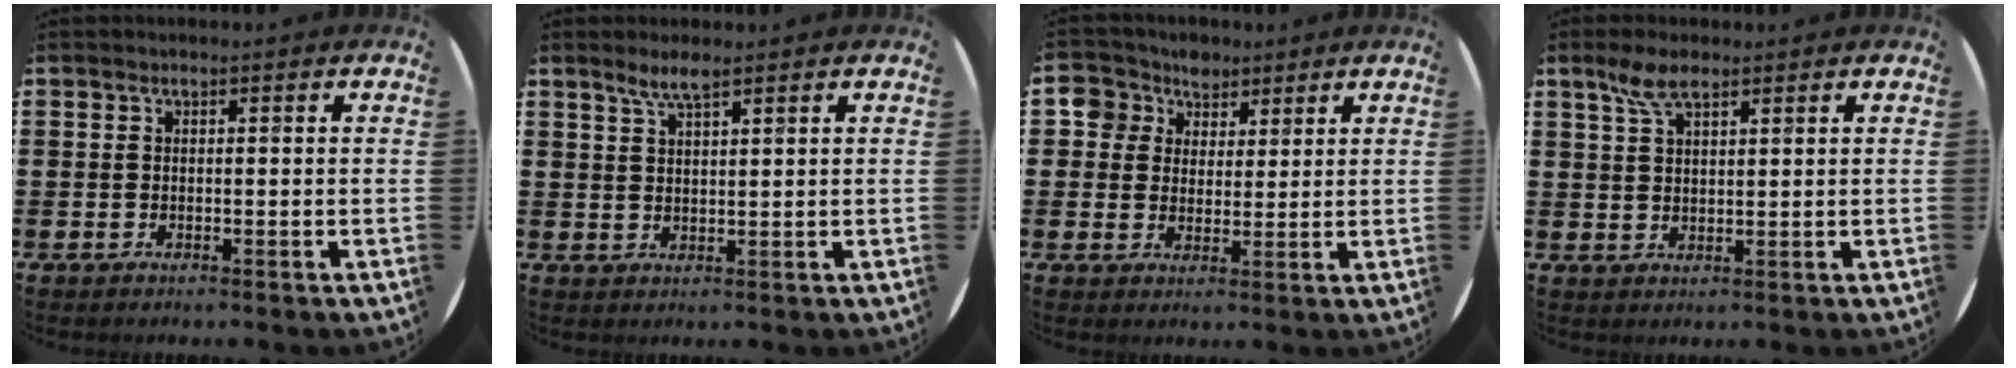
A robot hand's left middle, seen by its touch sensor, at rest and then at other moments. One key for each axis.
{"total": 3.1, "fx": 2.4, "fy": 0.4, "fz": 1.8, "tx": -0.039, "ty": 0.005, "tz": 0.043}
{"total": 5.0, "fx": 3.0, "fy": 4.0, "fz": 0.3, "tx": -0.031, "ty": 0.012, "tz": 0.055}
{"total": 4.7, "fx": 3.1, "fy": 1.7, "fz": 3.1, "tx": -0.069, "ty": 0.007, "tz": 0.055}